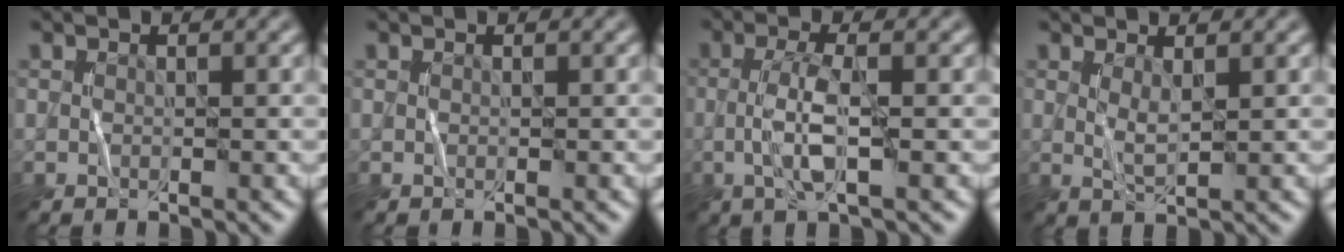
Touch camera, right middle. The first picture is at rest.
{"total": 0.0}
{"total": 3.3, "force": [-0.7, 0.6, 3.2], "torque": [-0.067, 0.012, -0.020]}
{"total": 1.2, "force": [0.6, 0.2, 1.0], "torque": [-0.024, 0.000, 0.014]}